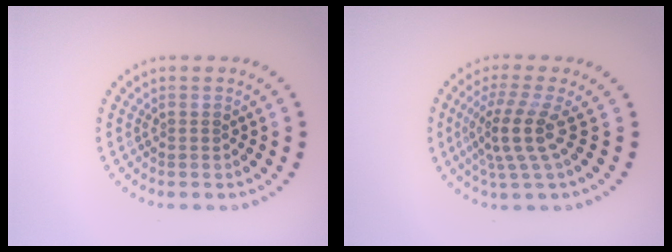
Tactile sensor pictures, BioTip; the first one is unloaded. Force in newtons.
{"total": 3.7, "press": 2.6, "slide": 2.5}